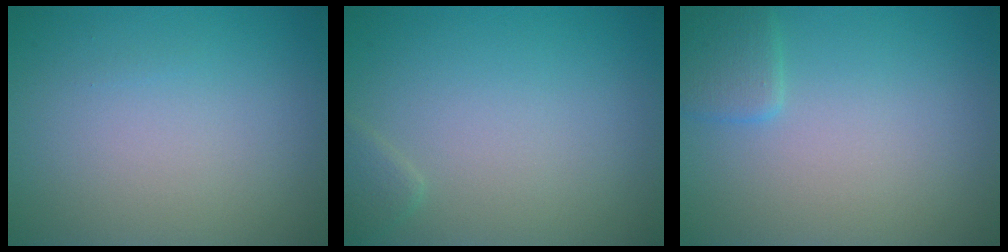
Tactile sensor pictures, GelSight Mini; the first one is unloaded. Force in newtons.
{"total": 1.1, "press": 1.1, "slide": 0.1}
{"total": 1.8, "press": 1.8, "slide": 0.1}